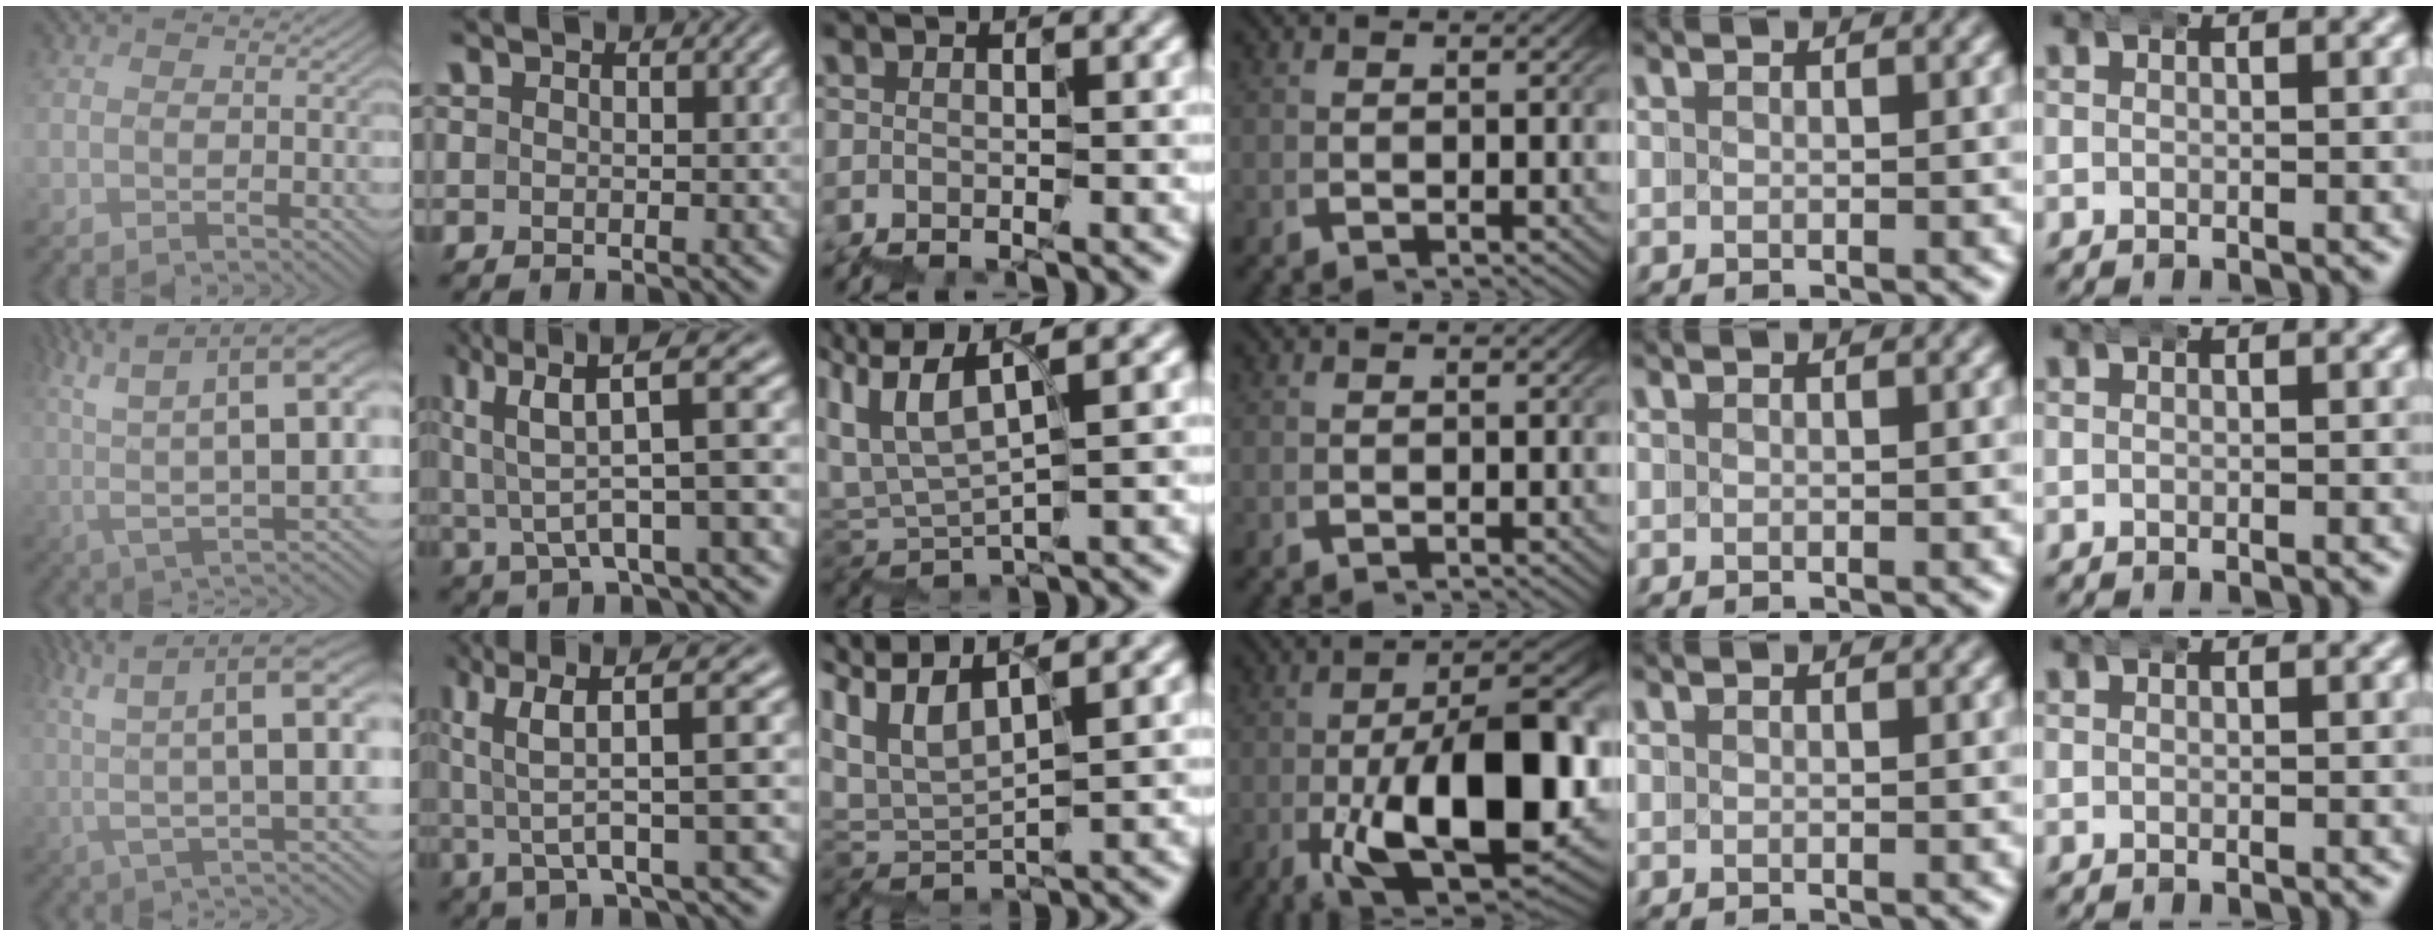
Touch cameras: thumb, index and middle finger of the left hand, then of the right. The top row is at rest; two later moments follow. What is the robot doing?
{"motion": "wrap", "object": "bubble wrap"}